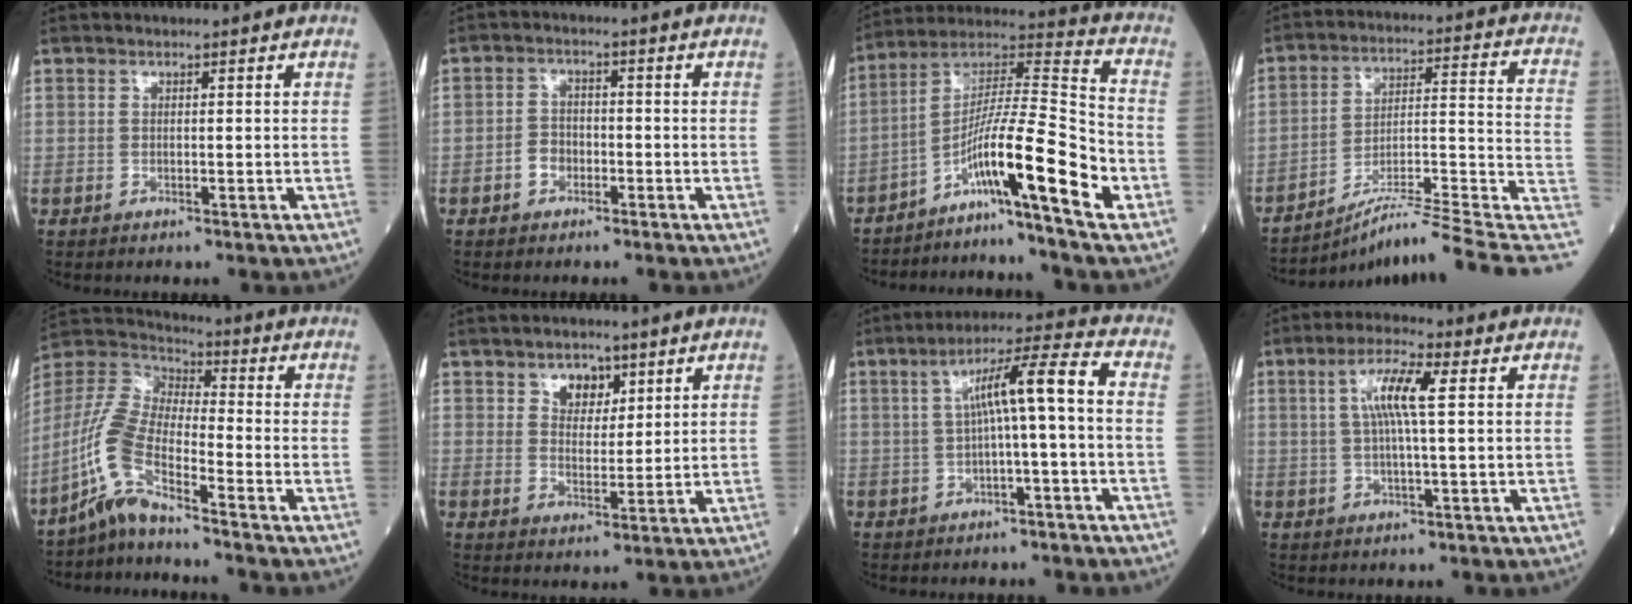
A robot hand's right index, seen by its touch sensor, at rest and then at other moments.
{"total": 2.9, "force": [-1.4, 2.1, 1.4], "torque": [-0.024, 0.008, -0.025]}
{"total": 13.3, "force": [-6.5, -1.1, 11.6], "torque": [-0.206, 0.014, -0.119]}
{"total": 18.0, "force": [-13.9, -1.6, 11.2], "torque": [-0.129, 0.043, -0.212]}
{"total": 9.2, "force": [-6.1, 1.7, 6.6], "torque": [-0.166, 0.000, -0.133]}
{"total": 4.4, "force": [2.7, 2.8, 2.0], "torque": [-0.030, 0.004, 0.050]}
{"total": 8.6, "force": [0.0, 0.1, 8.6], "torque": [-0.138, 0.033, 0.003]}
{"total": 6.7, "force": [1.6, 0.4, 6.5], "torque": [-0.127, 0.010, 0.031]}